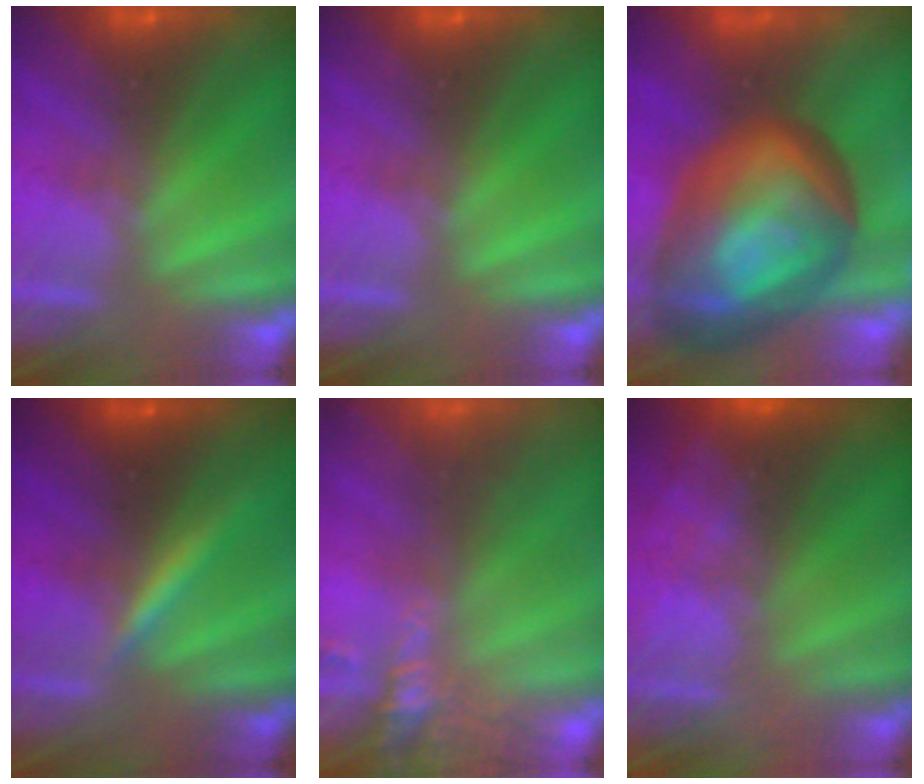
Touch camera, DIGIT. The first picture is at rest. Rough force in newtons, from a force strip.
{"total": 0.0}
{"total": 7.5}
{"total": 3.2}
{"total": 7.7}
{"total": 8.1}